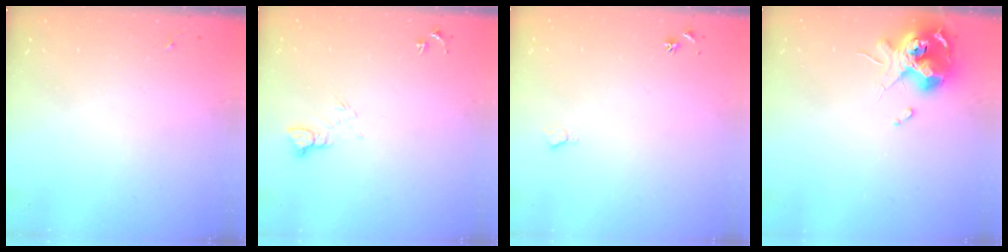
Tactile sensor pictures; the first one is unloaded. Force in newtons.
{"total": 3.9, "press": 3.8, "slide": 0.4}
{"total": 5.6, "press": 5.5, "slide": 0.7}
{"total": 13.2, "press": 13.1, "slide": 1.8}